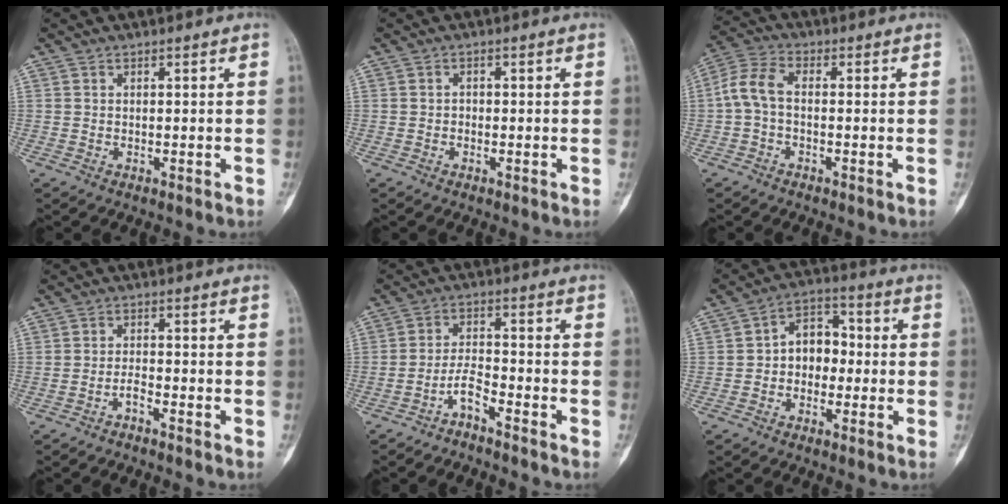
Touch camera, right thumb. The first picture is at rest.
{"total": 0.8, "force": [-0.3, 0.6, 0.3], "torque": [0.006, 0.004, -0.010]}
{"total": 6.1, "force": [-0.7, 3.4, 5.0], "torque": [-0.112, 0.020, -0.025]}
{"total": 1.7, "force": [-1.5, 0.0, 0.7], "torque": [-0.017, 0.015, -0.033]}
{"total": 3.7, "force": [-3.2, 0.4, 1.8], "torque": [-0.035, 0.029, -0.067]}
{"total": 8.0, "force": [-0.7, 6.0, 5.2], "torque": [-0.046, 0.034, -0.026]}